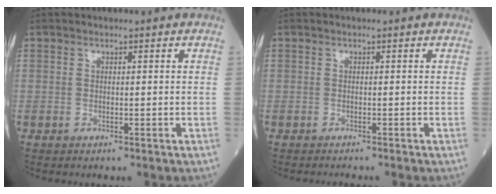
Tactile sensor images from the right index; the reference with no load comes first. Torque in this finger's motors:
{"motor_torque": [-0.18, -0.15, 0.05, 0.05]}